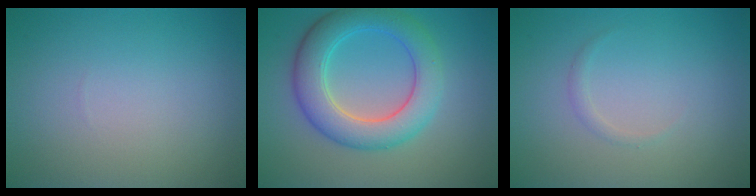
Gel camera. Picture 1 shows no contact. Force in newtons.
{"total": 6.3, "press": 6.3, "slide": 0.2}
{"total": 0.6, "press": 0.6, "slide": 0.0}